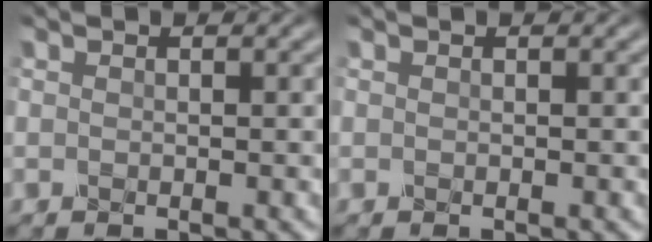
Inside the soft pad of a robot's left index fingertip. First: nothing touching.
{"total": 0.0}